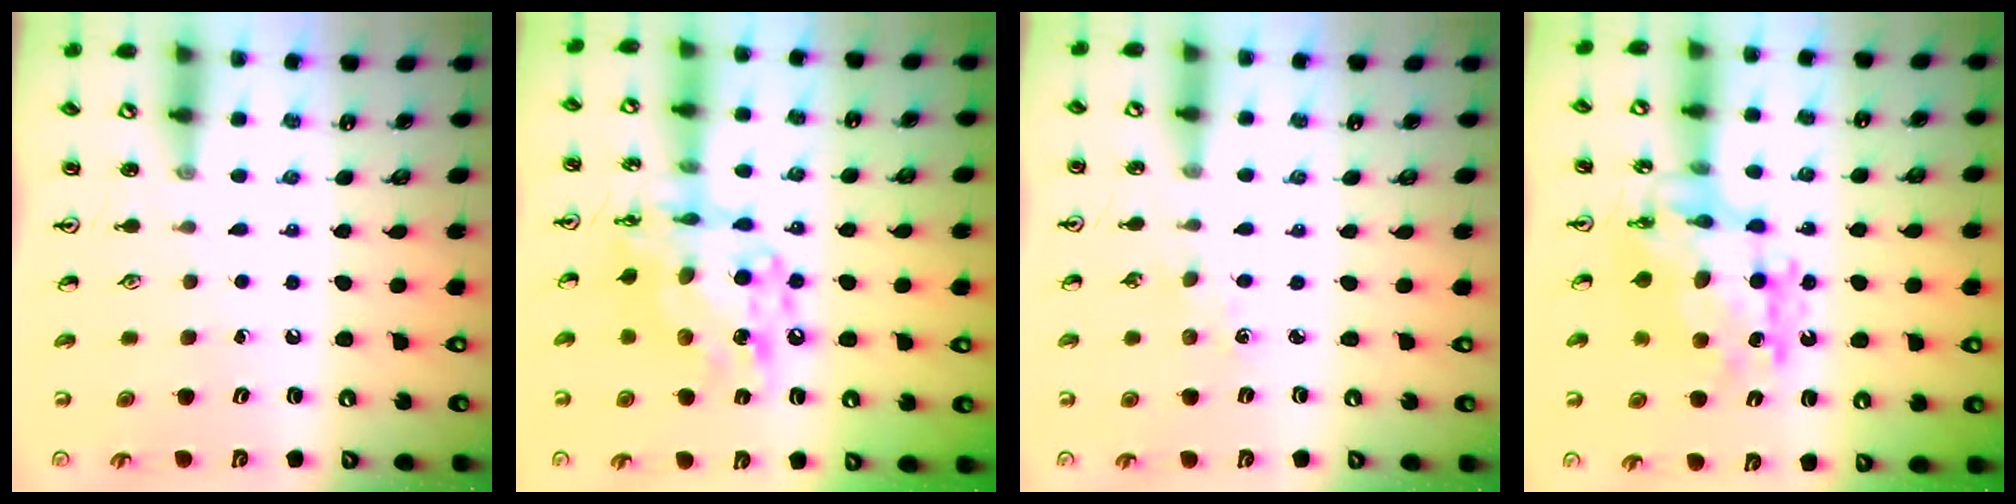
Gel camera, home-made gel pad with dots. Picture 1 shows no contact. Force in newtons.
{"total": 15.3, "press": 15.2, "slide": 1.5}
{"total": 1.2, "press": 1.2, "slide": 0.3}
{"total": 12.7, "press": 12.7, "slide": 1.1}